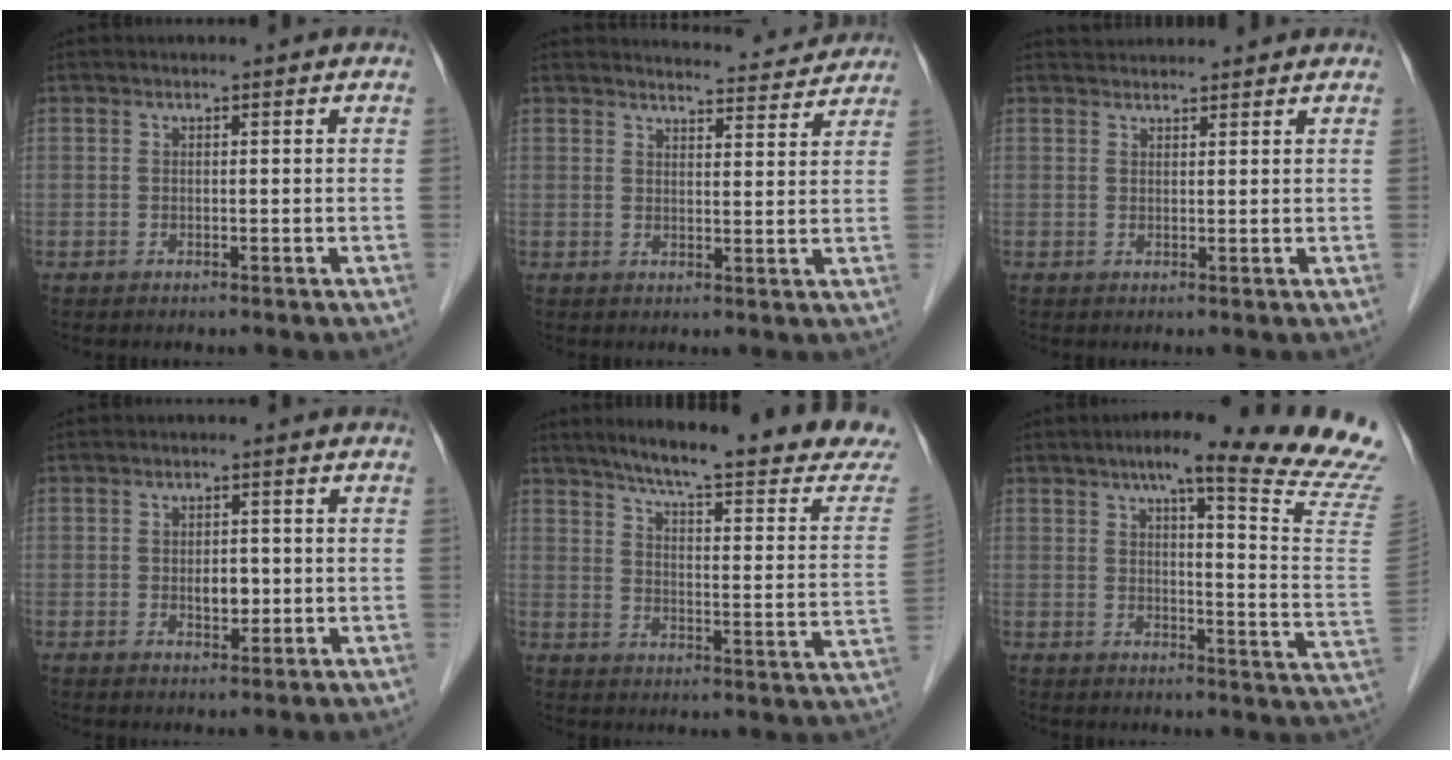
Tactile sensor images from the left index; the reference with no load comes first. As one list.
[{"total": 8.9, "force": [8.8, 0.9, 1.0], "torque": [-0.007, -0.002, 0.097]}, {"total": 3.7, "force": [3.6, 0.6, 0.4], "torque": [-0.011, 0.034, 0.056]}, {"total": 2.6, "force": [-0.2, 1.5, 2.1], "torque": [-0.034, 0.000, 0.000]}, {"total": 23.6, "force": [20.3, 1.3, 11.8], "torque": [-0.161, -0.058, 0.254]}, {"total": 19.6, "force": [16.4, -1.2, 10.7], "torque": [-0.146, -0.068, 0.187]}]